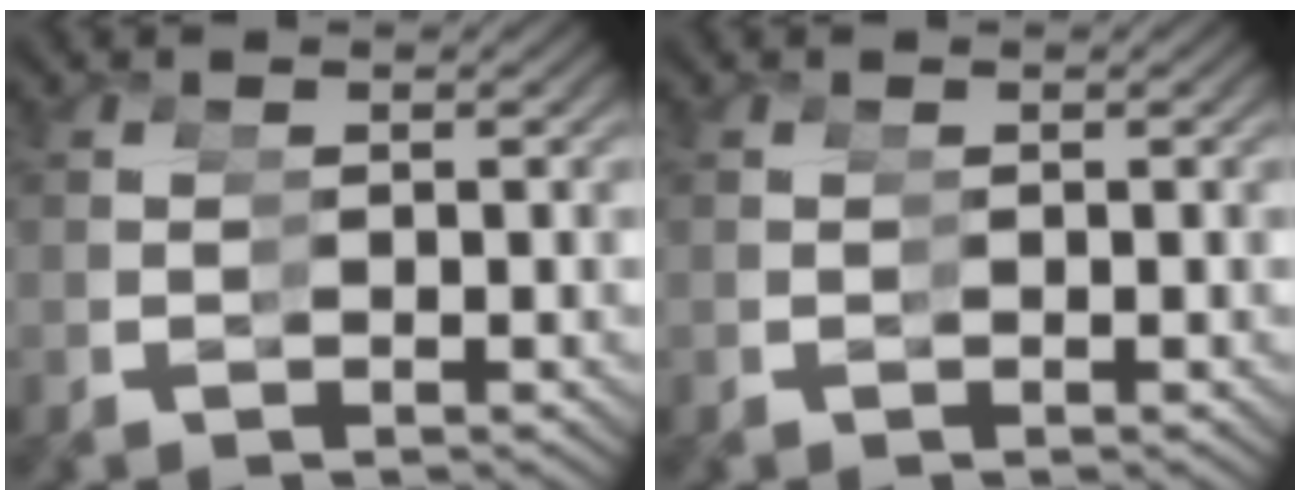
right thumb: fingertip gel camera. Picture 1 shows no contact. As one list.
[{"total": 0.0}]